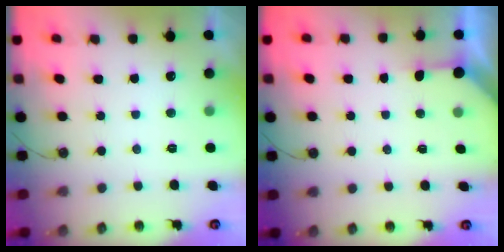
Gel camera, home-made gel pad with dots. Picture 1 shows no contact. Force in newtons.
{"total": 2.2, "press": 2.2, "slide": 0.3}